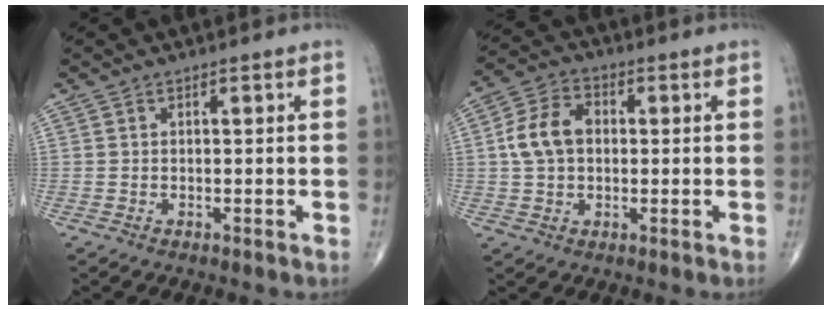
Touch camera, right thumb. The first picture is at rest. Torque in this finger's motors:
{"motor_torque": [0.00, 0.03, 0.64, -0.10, 0.16]}